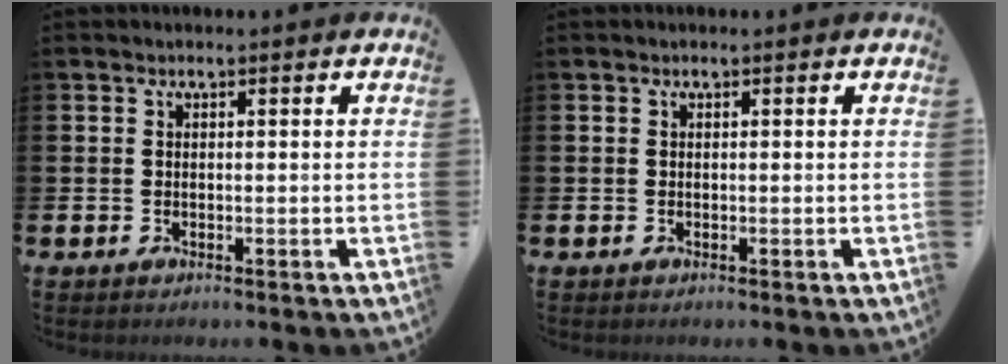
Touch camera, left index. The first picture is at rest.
{"total": 0.0}